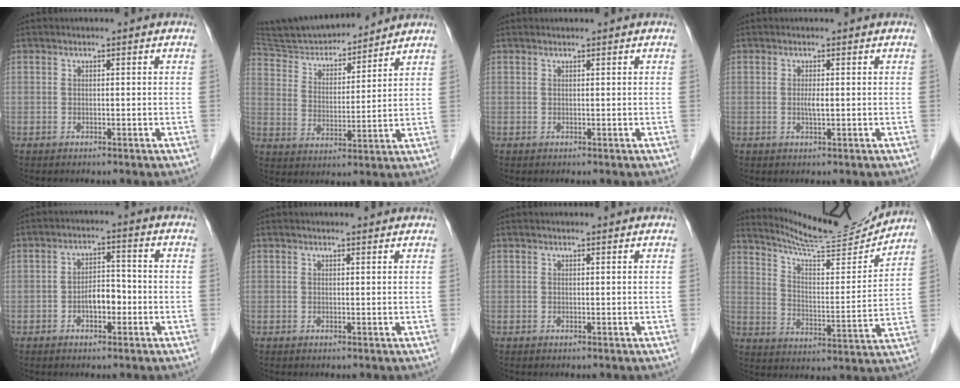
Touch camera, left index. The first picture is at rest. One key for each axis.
{"total": 13.8, "fx": 13.0, "fy": 2.8, "fz": 3.8, "tx": -0.063, "ty": 0.008, "tz": 0.223}
{"total": 0.5, "fx": -0.5, "fy": -0.1, "fz": -0.1, "tx": -0.002, "ty": -0.003, "tz": -0.008}
{"total": 1.3, "fx": -0.8, "fy": 0.0, "fz": 1.1, "tx": -0.024, "ty": -0.008, "tz": -0.014}
{"total": 4.2, "fx": -2.3, "fy": 1.8, "fz": 3.0, "tx": -0.050, "ty": 0.006, "tz": -0.040}
{"total": 1.4, "fx": 1.3, "fy": 0.2, "fz": 0.3, "tx": -0.009, "ty": 0.003, "tz": 0.012}
{"total": 0.0}
{"total": 15.2, "fx": 14.7, "fy": 0.0, "fz": 3.8, "tx": -0.072, "ty": -0.036, "tz": 0.219}